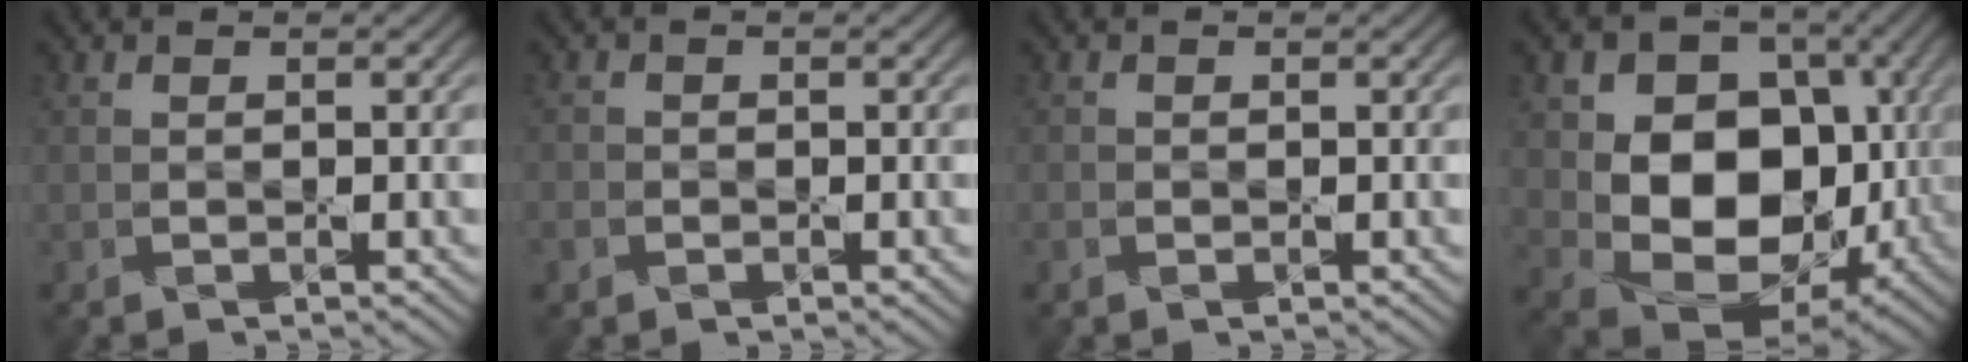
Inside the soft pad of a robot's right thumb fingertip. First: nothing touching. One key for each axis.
{"total": 1.5, "fx": -0.7, "fy": 1.2, "fz": 0.4, "tx": -0.011, "ty": -0.003, "tz": -0.020}
{"total": 0.8, "fx": -0.4, "fy": 0.6, "fz": 0.4, "tx": -0.010, "ty": -0.003, "tz": -0.009}
{"total": 14.6, "fx": 0.3, "fy": 11.0, "fz": 9.7, "tx": -0.169, "ty": -0.022, "tz": 0.009}